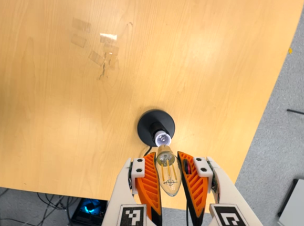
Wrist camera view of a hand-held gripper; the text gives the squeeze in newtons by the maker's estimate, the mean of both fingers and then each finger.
{"total": 20.1, "left": 21.8, "right": 18.4}